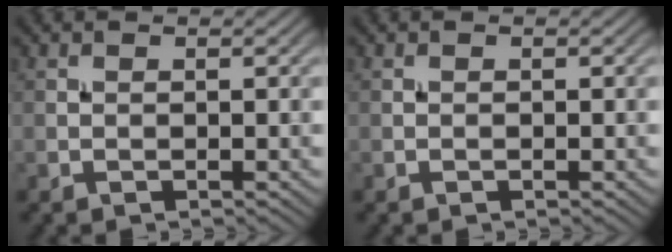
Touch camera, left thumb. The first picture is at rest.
{"total": 0.0}